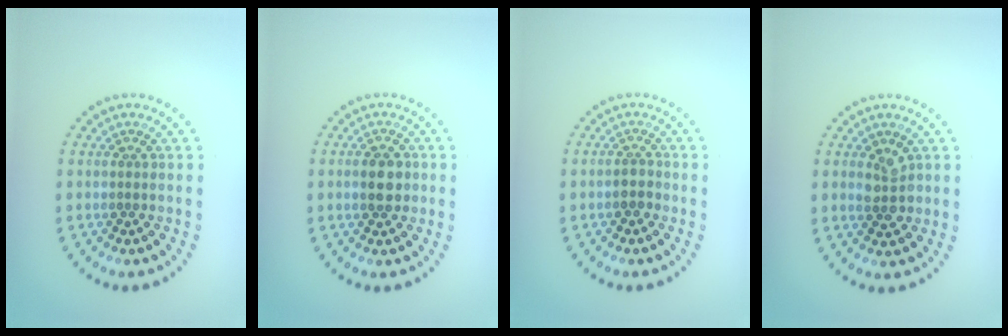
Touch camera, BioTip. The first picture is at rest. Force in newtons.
{"total": 2.6, "press": 2.6, "slide": 0.2}
{"total": 1.5, "press": 1.4, "slide": 0.5}
{"total": 2.5, "press": 2.5, "slide": 0.4}